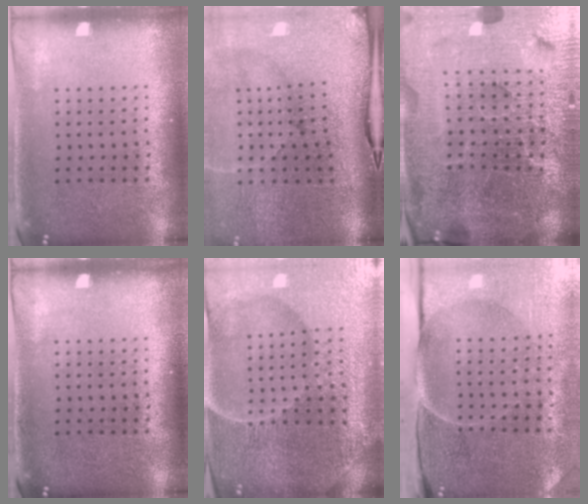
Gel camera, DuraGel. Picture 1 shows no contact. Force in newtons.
{"total": 5.0, "press": 3.9, "slide": 3.2}
{"total": 6.8, "press": 6.0, "slide": 3.2}
{"total": 0.0}
{"total": 5.9, "press": 5.4, "slide": 2.4}
{"total": 5.0, "press": 3.9, "slide": 3.1}